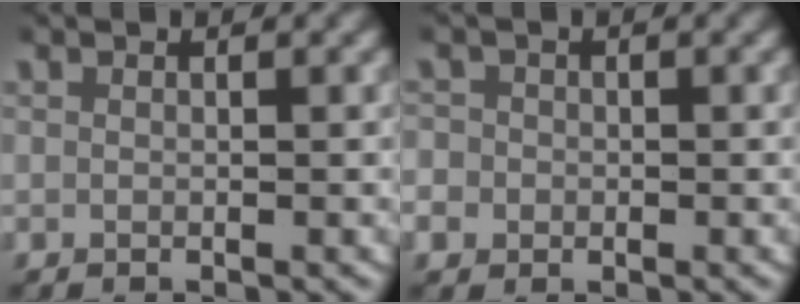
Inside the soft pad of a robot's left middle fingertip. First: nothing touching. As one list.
[{"total": 3.7, "force": [-0.7, 3.5, 0.8], "torque": [-0.031, -0.008, -0.019]}]